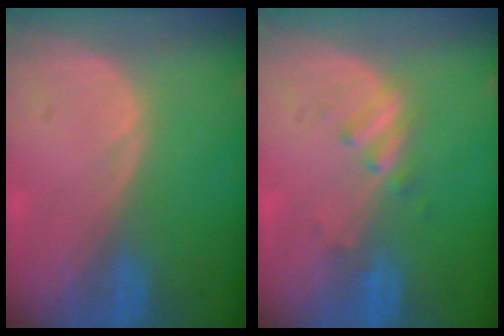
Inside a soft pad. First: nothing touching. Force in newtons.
{"total": 2.3, "press": 2.3, "slide": 0.3}